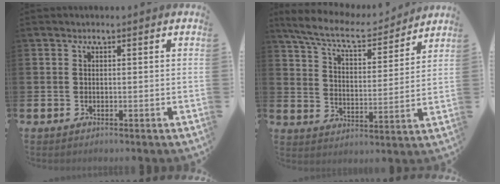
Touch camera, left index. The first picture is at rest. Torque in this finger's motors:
{"motor_torque": [0.96, -1.18, 0.52, 0.14]}